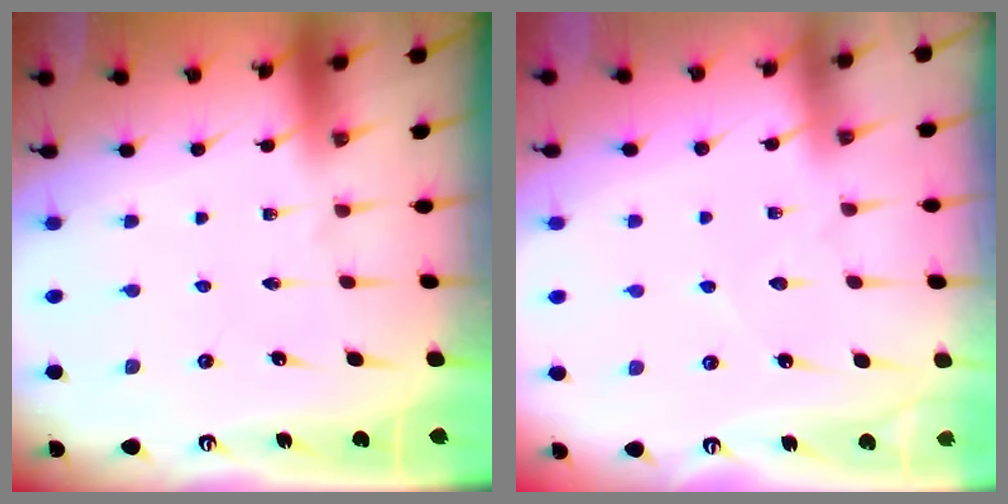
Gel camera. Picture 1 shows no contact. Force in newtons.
{"total": 4.3, "press": 4.2, "slide": 0.6}